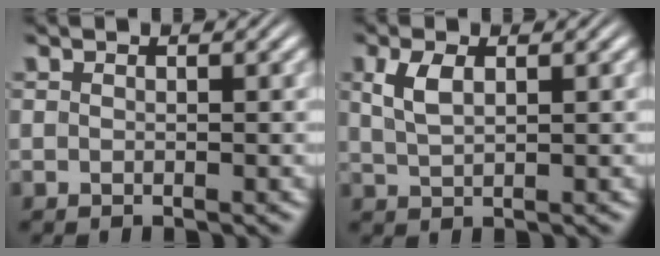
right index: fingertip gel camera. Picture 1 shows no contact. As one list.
[{"total": 2.1, "force": [0.8, 0.8, 1.8], "torque": [-0.040, -0.005, 0.023]}]